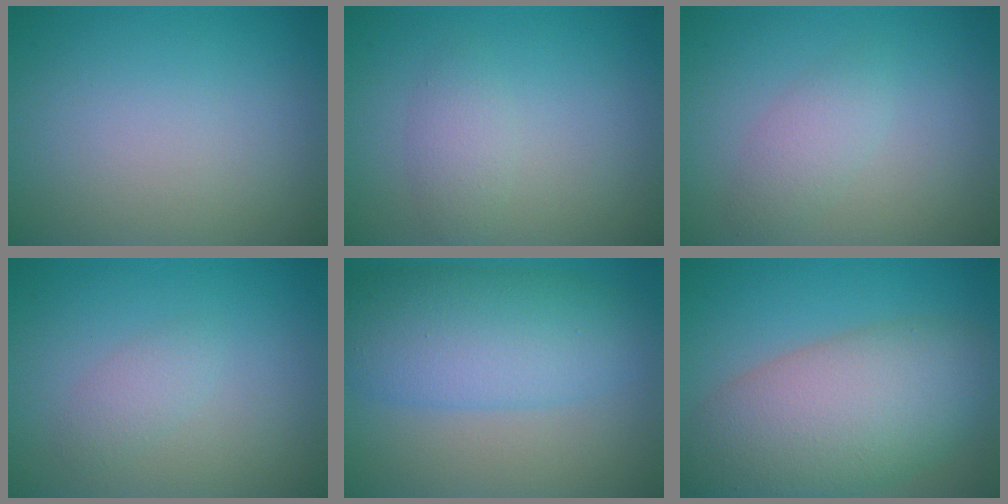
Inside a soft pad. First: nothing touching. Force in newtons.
{"total": 1.8, "press": 1.8, "slide": 0.2}
{"total": 2.0, "press": 2.0, "slide": 0.1}
{"total": 1.3, "press": 1.3, "slide": 0.1}
{"total": 7.5, "press": 7.5, "slide": 0.1}
{"total": 10.6, "press": 10.6, "slide": 0.3}